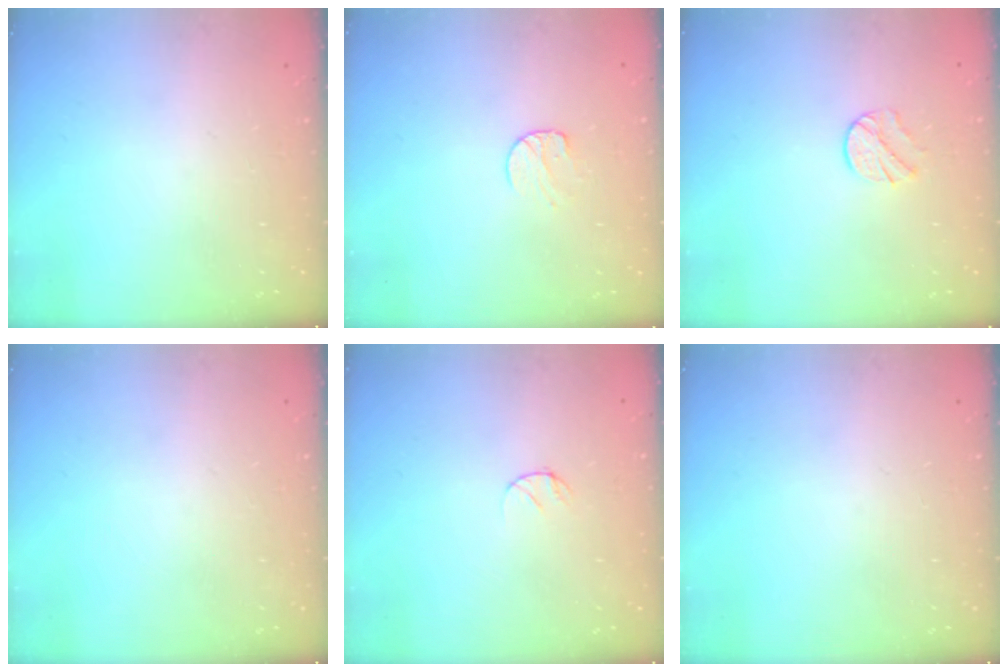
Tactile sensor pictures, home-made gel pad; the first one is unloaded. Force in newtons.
{"total": 7.7, "press": 7.7, "slide": 0.7}
{"total": 6.1, "press": 6.0, "slide": 0.7}
{"total": 0.0}
{"total": 3.9, "press": 3.9, "slide": 0.4}
{"total": 0.0}